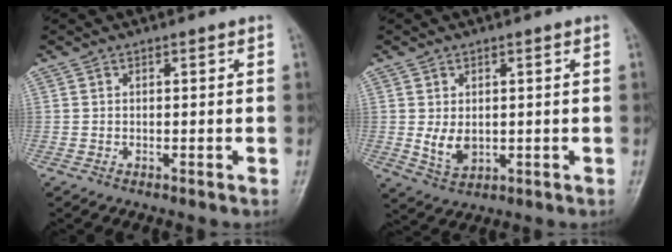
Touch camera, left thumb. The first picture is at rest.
{"total": 5.0, "force": [0.1, 3.4, 3.7], "torque": [-0.056, -0.011, 0.014]}